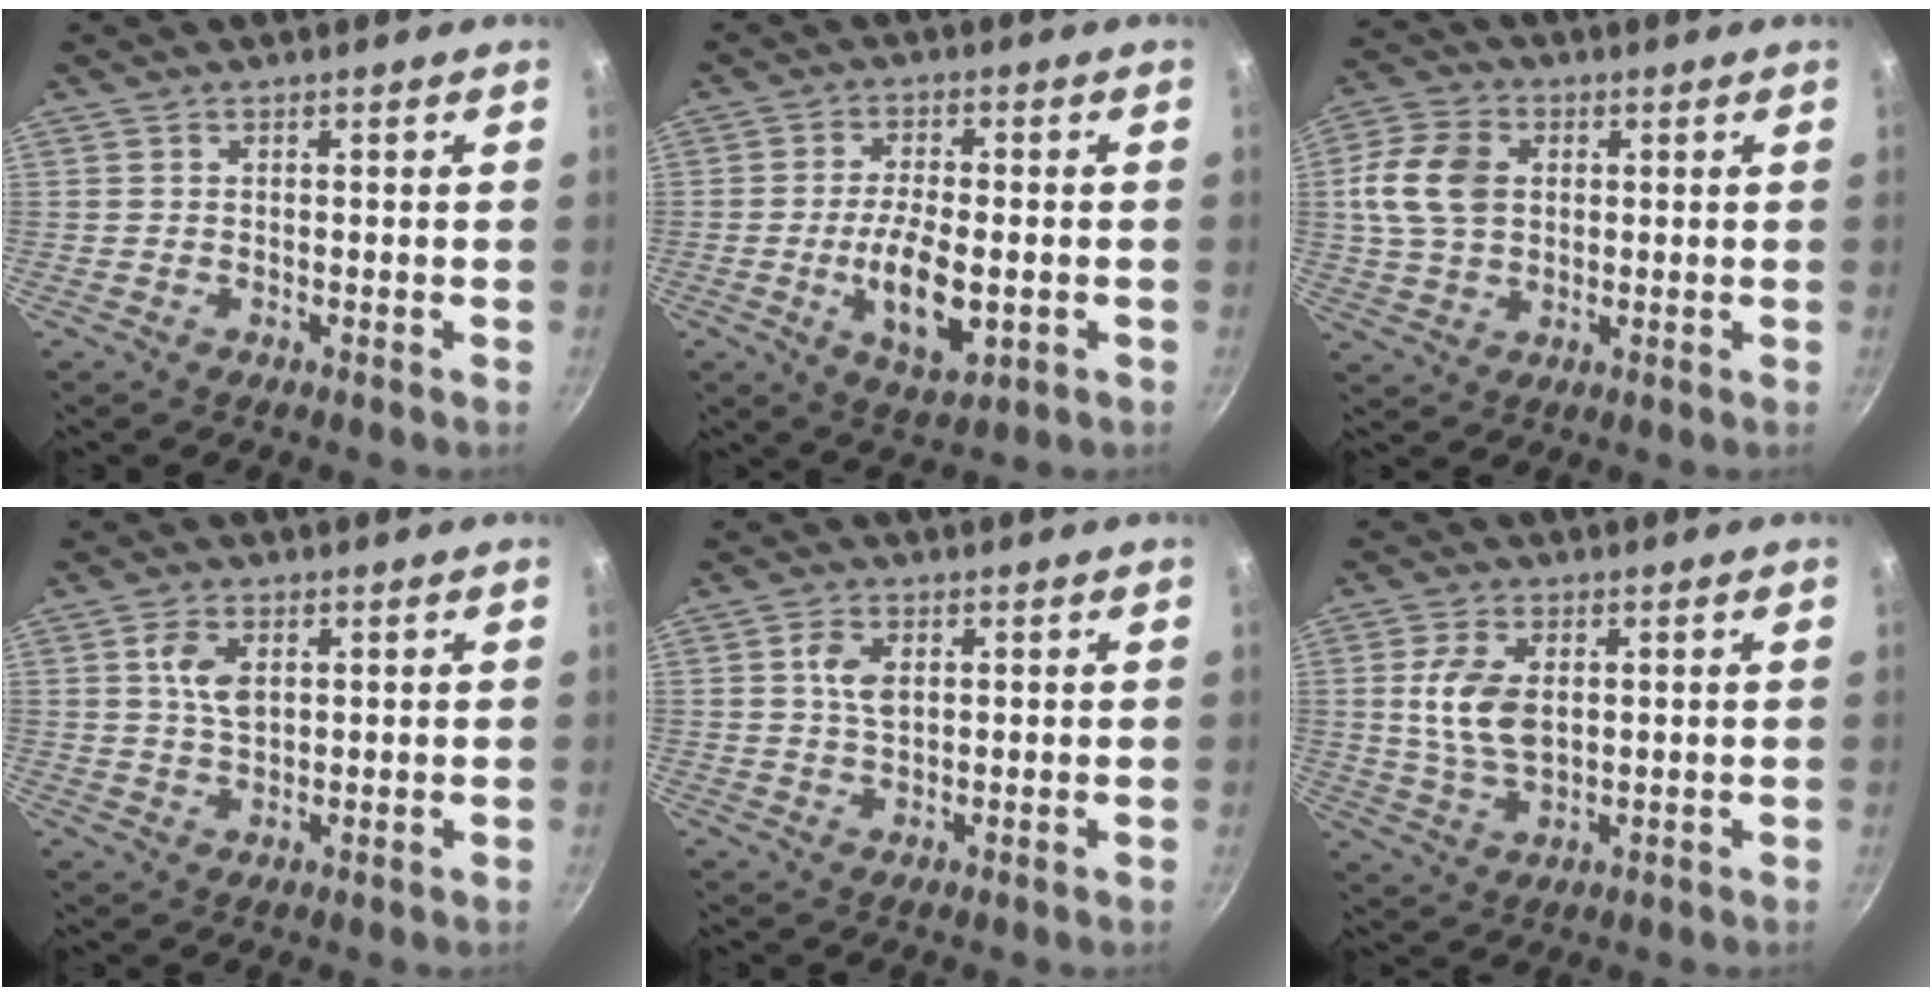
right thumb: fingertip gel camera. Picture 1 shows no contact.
{"total": 10.4, "force": [-2.1, 4.6, 9.0], "torque": [-0.156, 0.003, -0.029]}
{"total": 11.0, "force": [1.7, 8.0, 7.4], "torque": [-0.130, 0.009, 0.024]}
{"total": 5.4, "force": [1.5, 3.1, 4.2], "torque": [-0.075, -0.002, 0.029]}
{"total": 4.5, "force": [1.1, 2.6, 3.5], "torque": [-0.062, 0.001, 0.021]}
{"total": 9.1, "force": [1.5, 5.4, 7.2], "torque": [-0.133, -0.010, 0.030]}